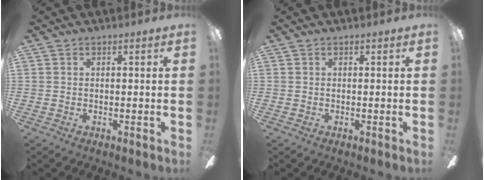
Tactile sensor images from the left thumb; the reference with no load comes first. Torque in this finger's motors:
{"motor_torque": [0.00, 0.00, 0.00, 0.00, 0.00]}